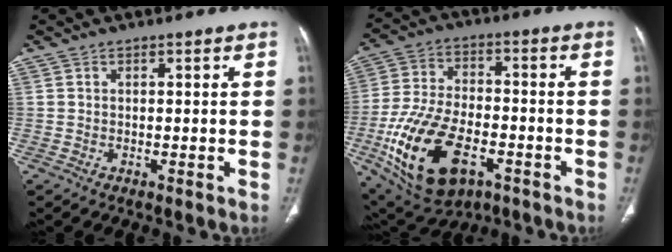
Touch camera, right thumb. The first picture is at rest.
{"total": 20.6, "force": [-7.6, 11.4, 15.4], "torque": [-0.293, 0.017, -0.117]}